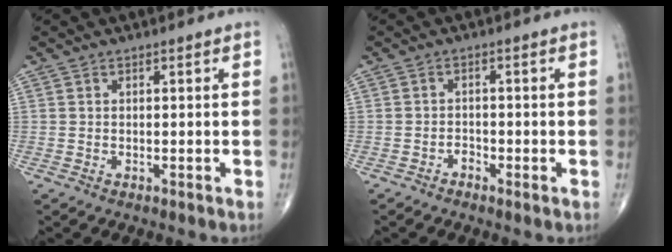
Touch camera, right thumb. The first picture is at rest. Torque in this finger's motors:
{"motor_torque": [0.18, 0.00, 0.15, -0.15, 0.03]}